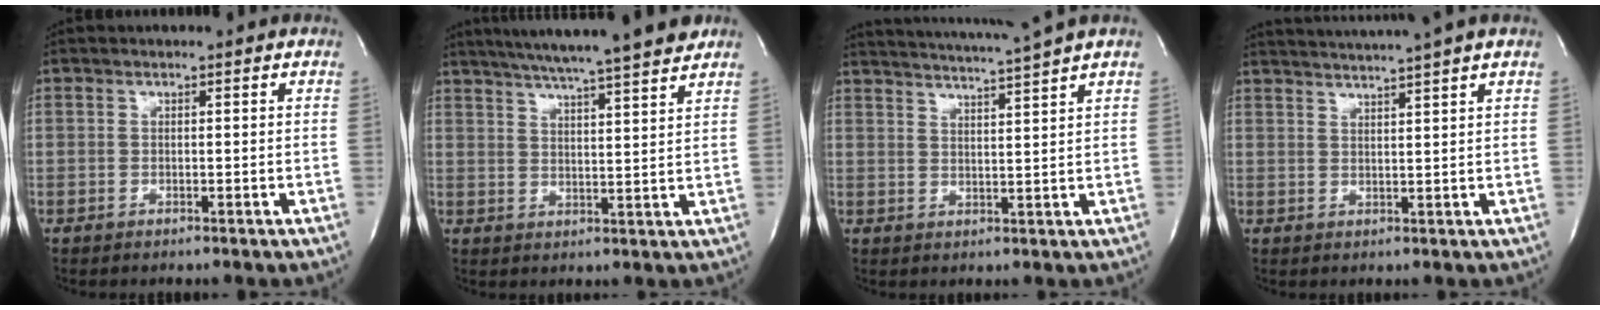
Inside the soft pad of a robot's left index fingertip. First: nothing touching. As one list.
[{"total": 16.3, "force": [14.2, -0.3, 8.1], "torque": [-0.134, 0.006, 0.195]}, {"total": 9.8, "force": [8.8, -2.5, 3.7], "torque": [-0.065, -0.019, 0.126]}, {"total": 8.7, "force": [7.7, -2.0, 3.6], "torque": [-0.057, 0.005, 0.104]}]